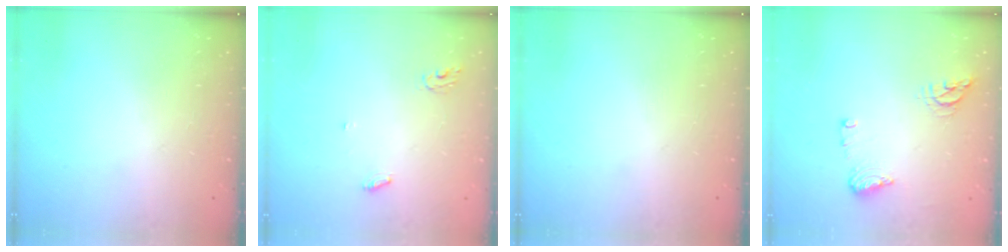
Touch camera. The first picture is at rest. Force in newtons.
{"total": 4.1, "press": 4.1, "slide": 0.2}
{"total": 0.0}
{"total": 11.7, "press": 10.0, "slide": 6.1}